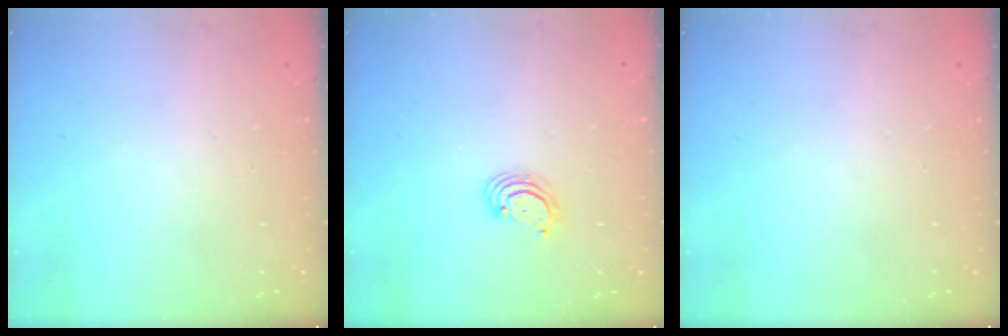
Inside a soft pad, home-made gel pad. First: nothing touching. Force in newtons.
{"total": 3.2, "press": 3.2, "slide": 0.5}
{"total": 0.0}